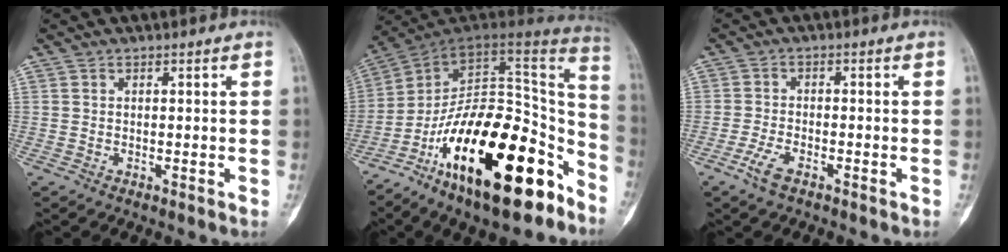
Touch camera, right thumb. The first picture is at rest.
{"total": 28.9, "force": [-15.4, 12.9, 20.8], "torque": [-0.245, 0.095, -0.243]}
{"total": 3.7, "force": [-2.4, 1.5, 2.3], "torque": [-0.058, 0.011, -0.047]}